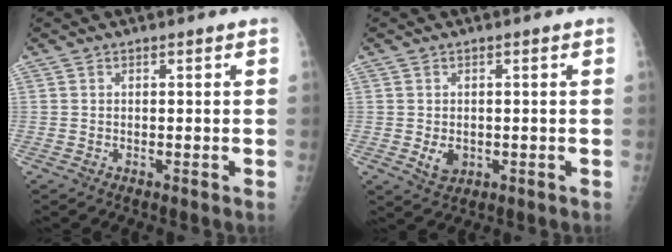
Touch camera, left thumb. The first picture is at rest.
{"total": 3.3, "force": [-0.4, 2.5, 2.1], "torque": [-0.027, -0.003, 0.003]}